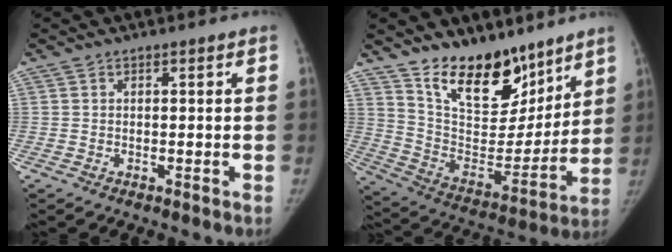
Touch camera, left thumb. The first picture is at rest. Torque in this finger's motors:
{"motor_torque": [0.47, 0.34, 1.45, -1.32, 0.06]}